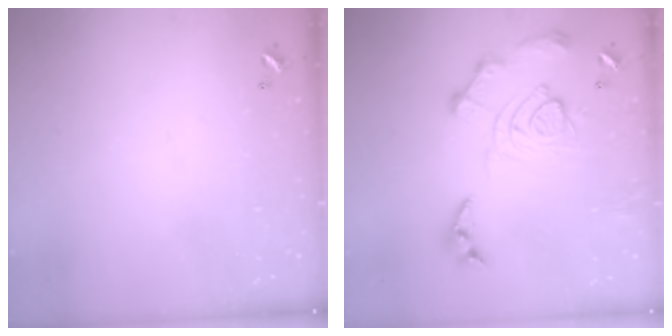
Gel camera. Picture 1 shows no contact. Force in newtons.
{"total": 15.6, "press": 15.5, "slide": 1.6}